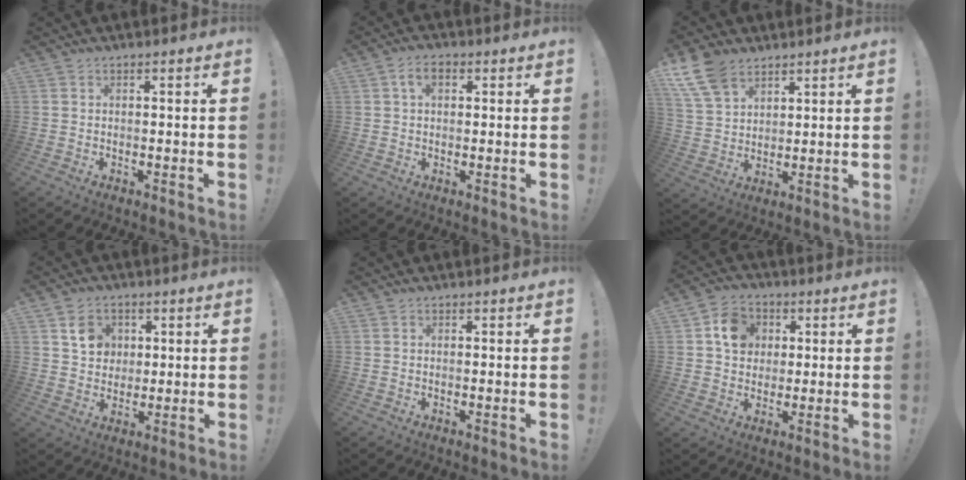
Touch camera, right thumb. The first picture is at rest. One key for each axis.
{"total": 5.3, "fx": 1.8, "fy": 3.4, "fz": 3.7, "tx": -0.066, "ty": 0.010, "tz": 0.033}
{"total": 11.3, "fx": 7.5, "fy": 6.6, "fz": 5.2, "tx": -0.103, "ty": -0.031, "tz": 0.151}
{"total": 7.7, "fx": 3.1, "fy": 6.6, "fz": 2.4, "tx": -0.026, "ty": -0.011, "tz": 0.059}
{"total": 0.0}
{"total": 9.8, "fx": 2.9, "fy": 8.5, "fz": 3.9, "tx": -0.051, "ty": -0.005, "tz": 0.059}